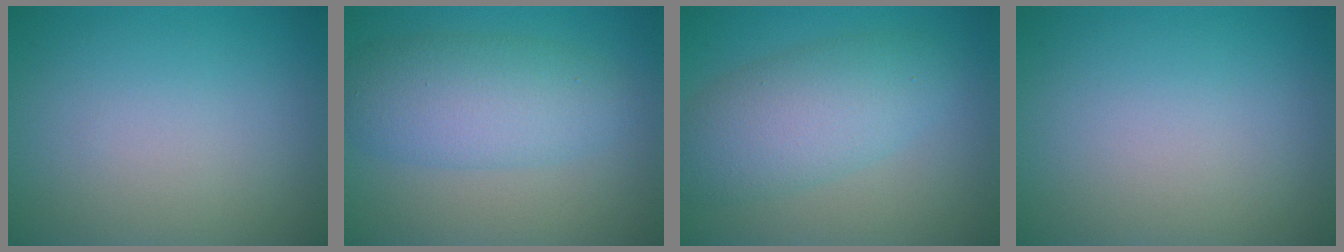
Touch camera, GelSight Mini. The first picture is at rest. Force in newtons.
{"total": 5.5, "press": 5.5, "slide": 0.3}
{"total": 5.6, "press": 5.6, "slide": 0.1}
{"total": 0.0}